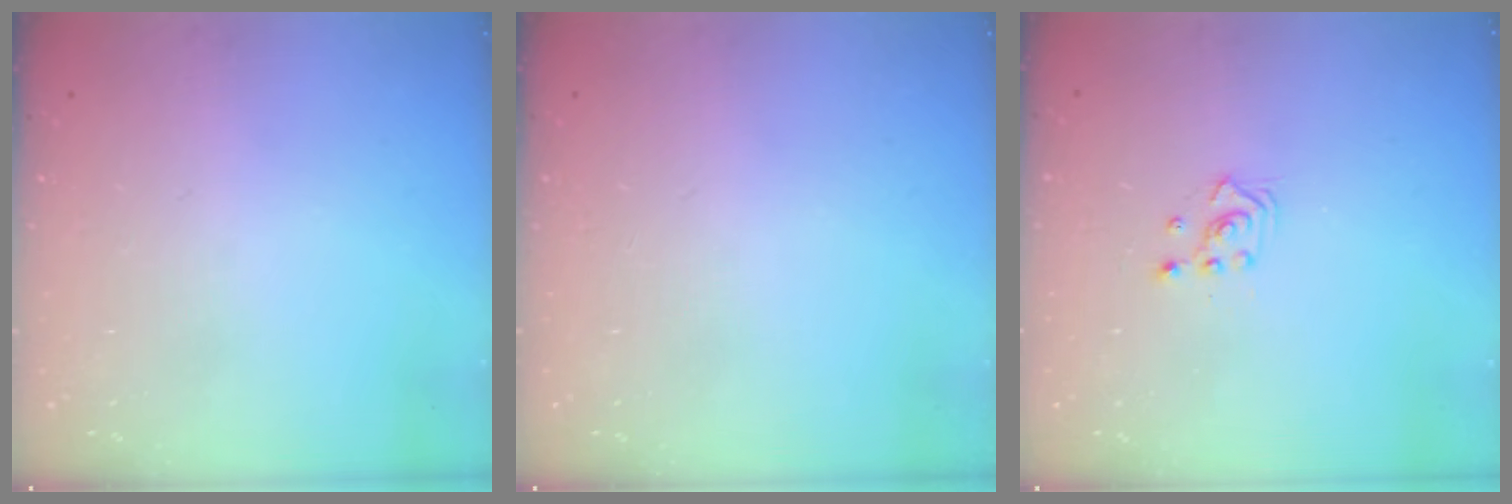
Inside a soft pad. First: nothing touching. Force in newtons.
{"total": 0.0}
{"total": 2.5, "press": 2.5, "slide": 0.3}